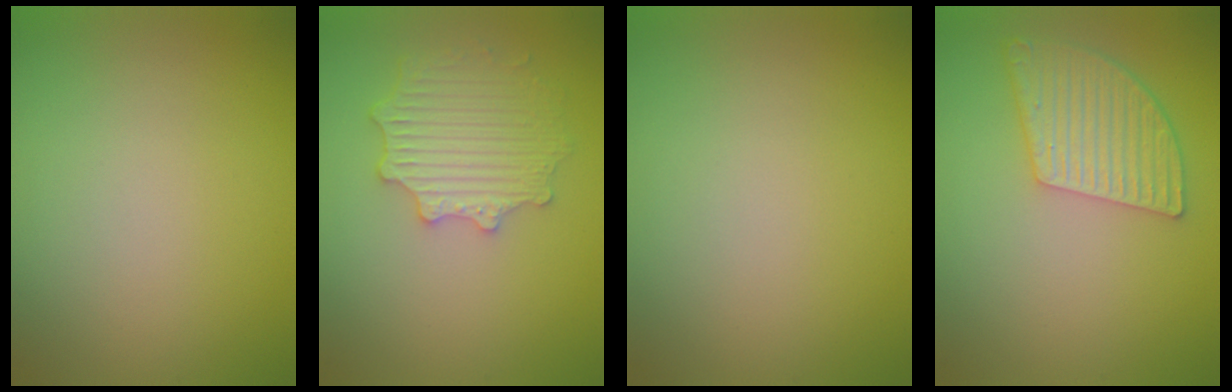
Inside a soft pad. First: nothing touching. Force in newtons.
{"total": 4.5, "press": 3.8, "slide": 2.4}
{"total": 0.0}
{"total": 5.1, "press": 4.0, "slide": 3.1}